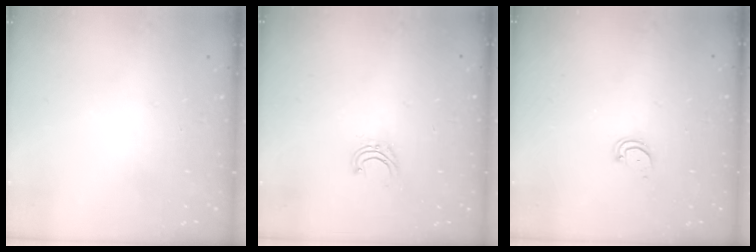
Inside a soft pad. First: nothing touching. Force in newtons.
{"total": 4.6, "press": 4.5, "slide": 0.5}
{"total": 3.0, "press": 3.0, "slide": 0.3}